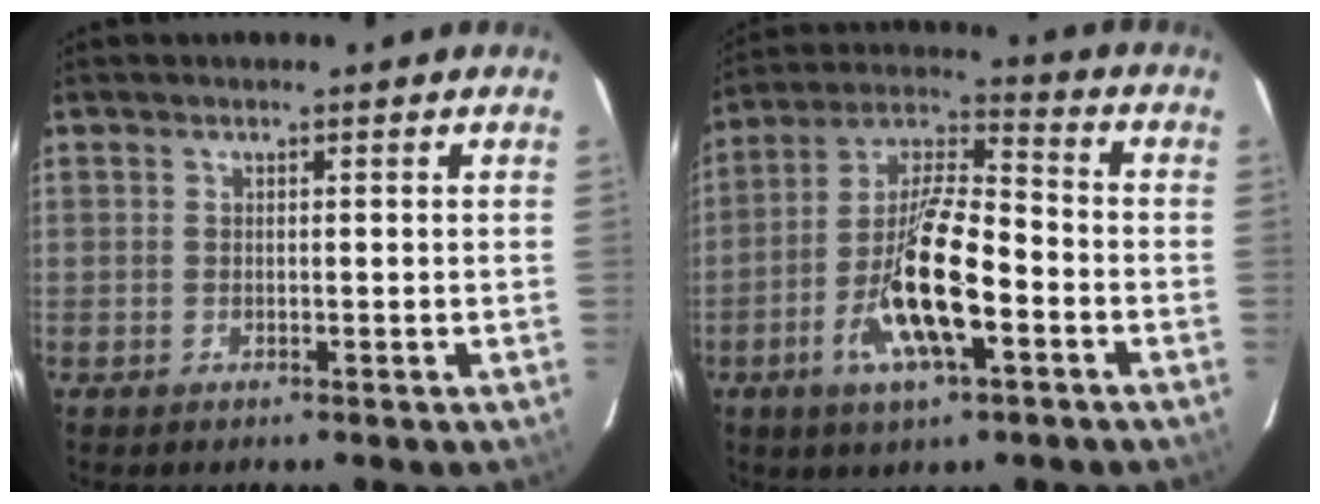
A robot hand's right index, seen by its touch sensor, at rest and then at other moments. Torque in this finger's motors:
{"motor_torque": [1.57, -0.57, 1.05, 0.21]}